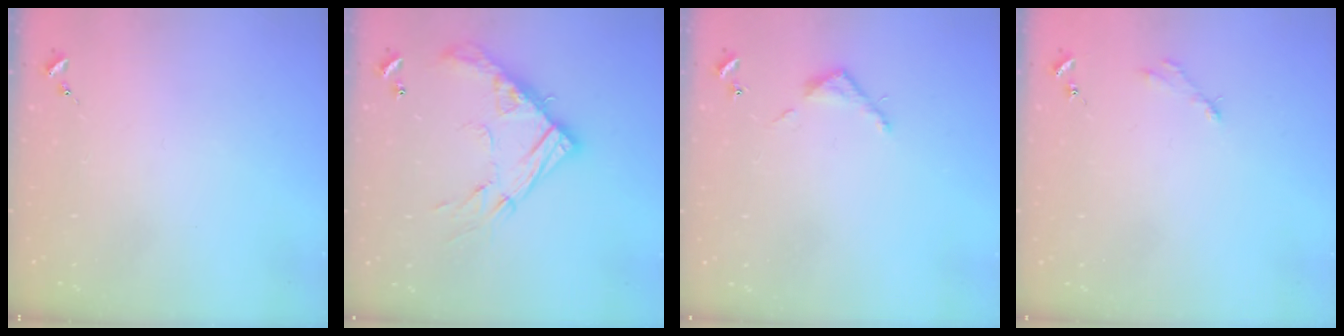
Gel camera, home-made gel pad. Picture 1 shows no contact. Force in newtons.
{"total": 18.0, "press": 17.9, "slide": 1.6}
{"total": 3.6, "press": 3.6, "slide": 0.2}
{"total": 2.5, "press": 2.5, "slide": 0.3}